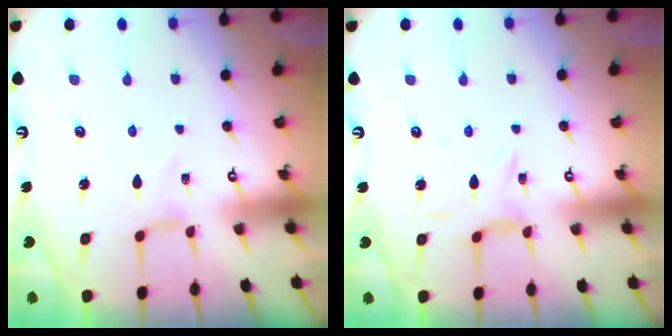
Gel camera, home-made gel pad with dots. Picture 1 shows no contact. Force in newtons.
{"total": 1.4, "press": 1.3, "slide": 0.4}